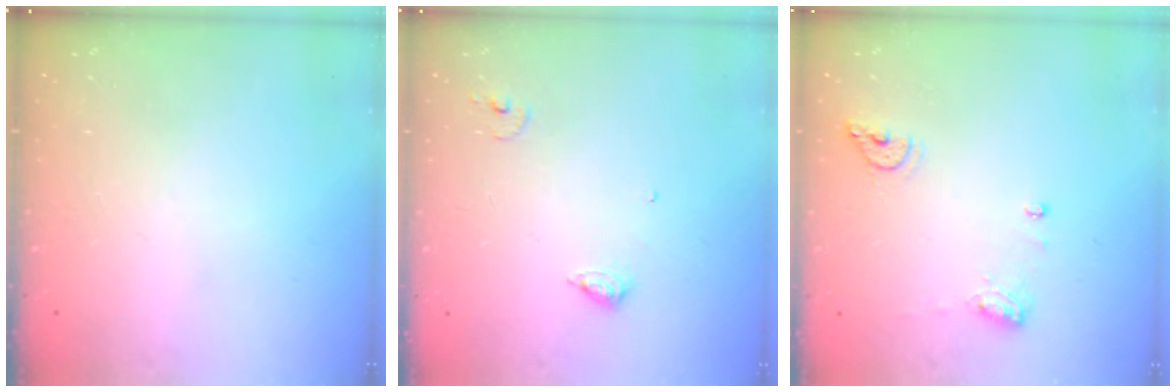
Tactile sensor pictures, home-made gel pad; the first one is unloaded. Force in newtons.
{"total": 6.4, "press": 6.4, "slide": 0.5}
{"total": 7.9, "press": 7.8, "slide": 1.1}